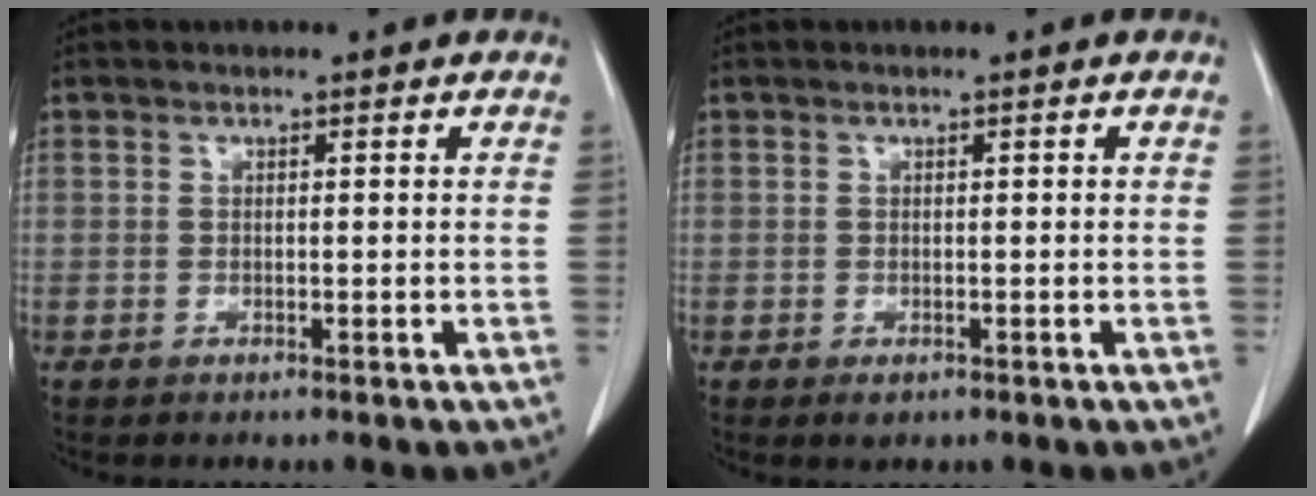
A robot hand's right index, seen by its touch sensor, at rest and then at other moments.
{"total": 1.4, "force": [-0.7, 0.9, 0.9], "torque": [-0.007, 0.001, -0.003]}